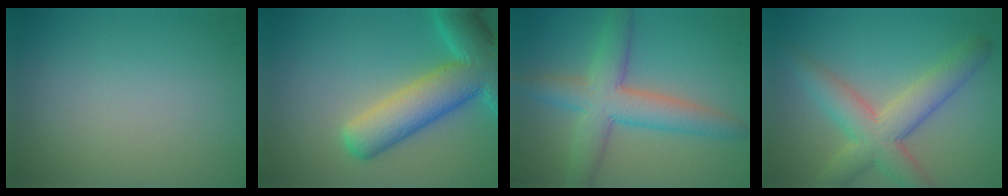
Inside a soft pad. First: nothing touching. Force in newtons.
{"total": 9.7, "press": 9.6, "slide": 0.5}
{"total": 6.3, "press": 6.2, "slide": 0.4}
{"total": 6.2, "press": 6.2, "slide": 0.5}